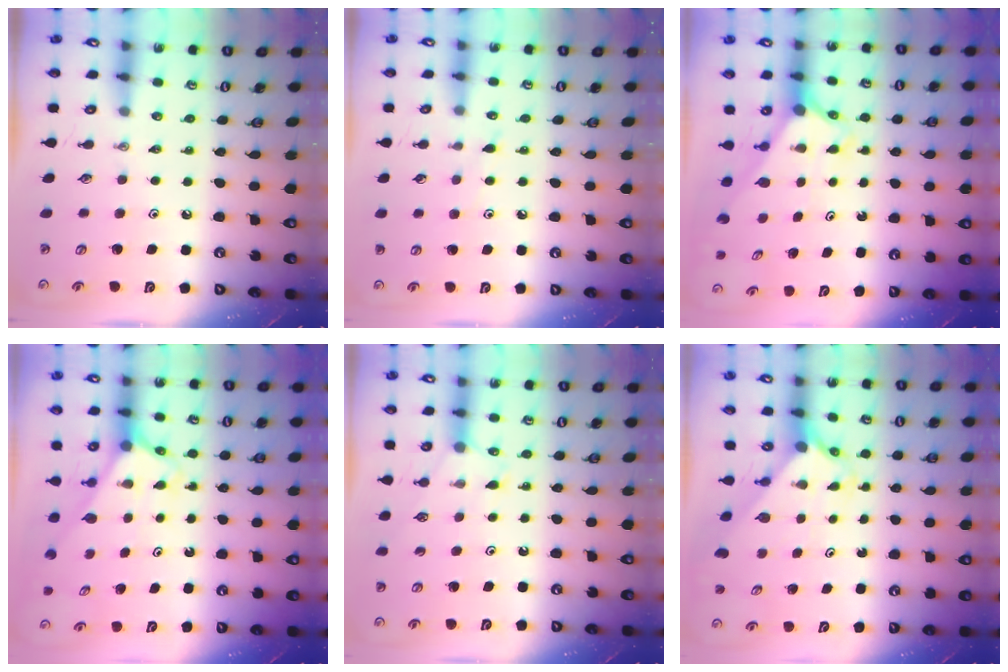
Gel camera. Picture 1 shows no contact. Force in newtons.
{"total": 4.9, "press": 4.8, "slide": 0.6}
{"total": 2.7, "press": 2.7, "slide": 0.1}
{"total": 2.7, "press": 2.7, "slide": 0.1}
{"total": 5.2, "press": 5.2, "slide": 0.6}
{"total": 2.4, "press": 2.4, "slide": 0.2}